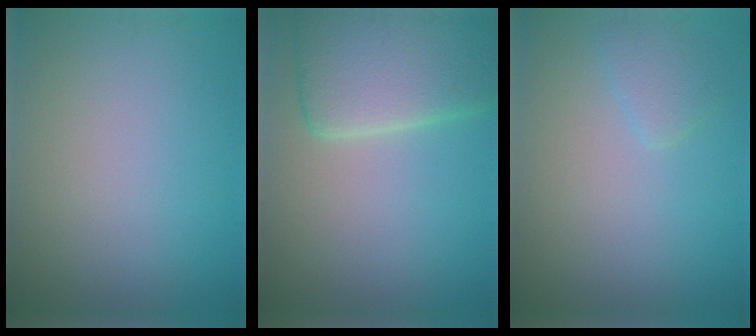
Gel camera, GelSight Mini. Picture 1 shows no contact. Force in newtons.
{"total": 7.1, "press": 7.1, "slide": 0.7}
{"total": 1.5, "press": 1.5, "slide": 0.1}